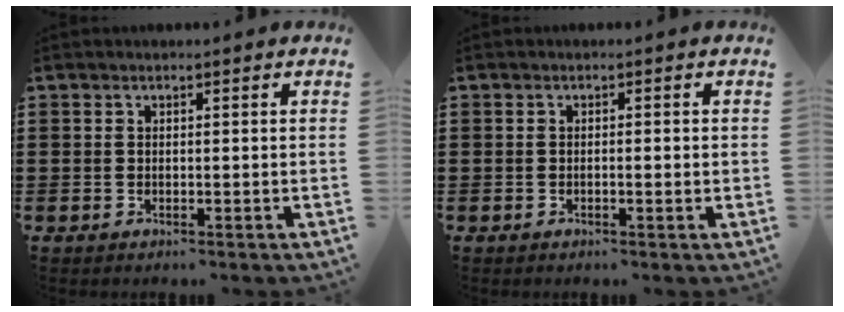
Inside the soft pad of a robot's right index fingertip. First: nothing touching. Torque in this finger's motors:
{"motor_torque": [-0.71, 0.89, -0.06, -0.01]}